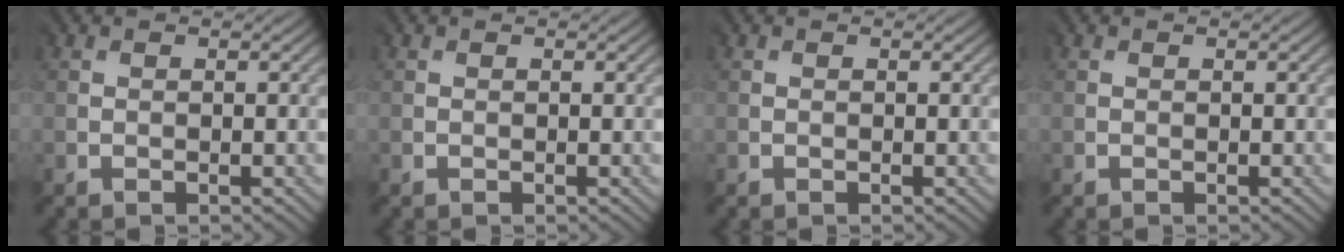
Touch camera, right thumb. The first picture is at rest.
{"total": 0.0}
{"total": 0.0}
{"total": 0.0}